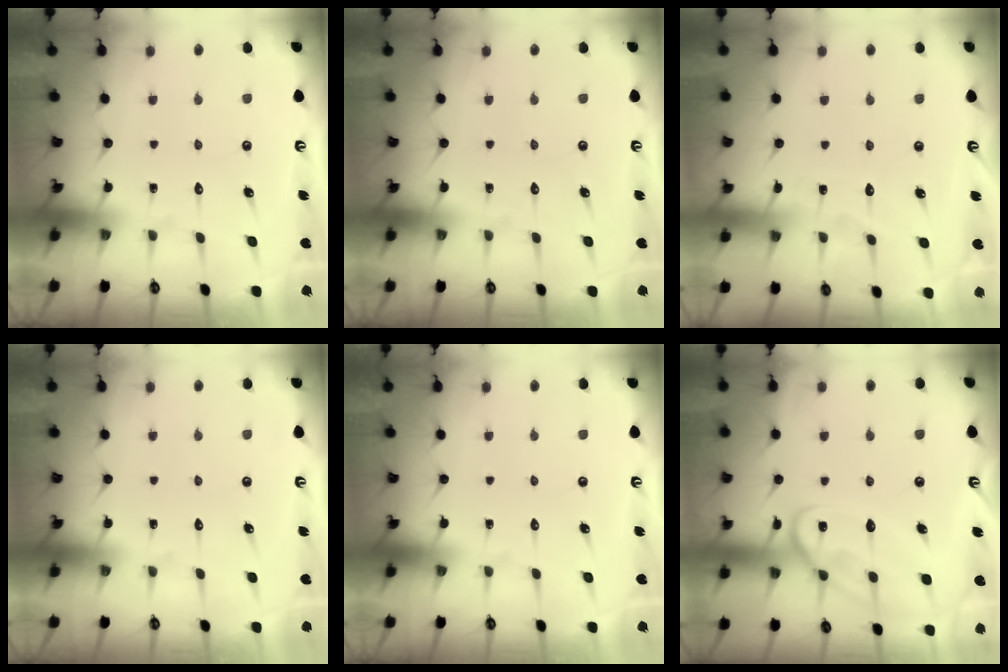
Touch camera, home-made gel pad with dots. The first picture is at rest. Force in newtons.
{"total": 0.0}
{"total": 2.5, "press": 2.5, "slide": 0.4}
{"total": 0.0}
{"total": 0.0}
{"total": 15.1, "press": 15.1, "slide": 1.4}